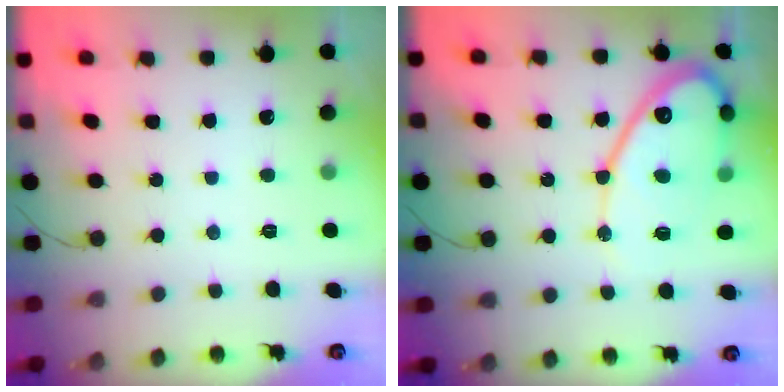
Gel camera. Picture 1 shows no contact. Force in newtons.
{"total": 14.6, "press": 14.5, "slide": 1.5}